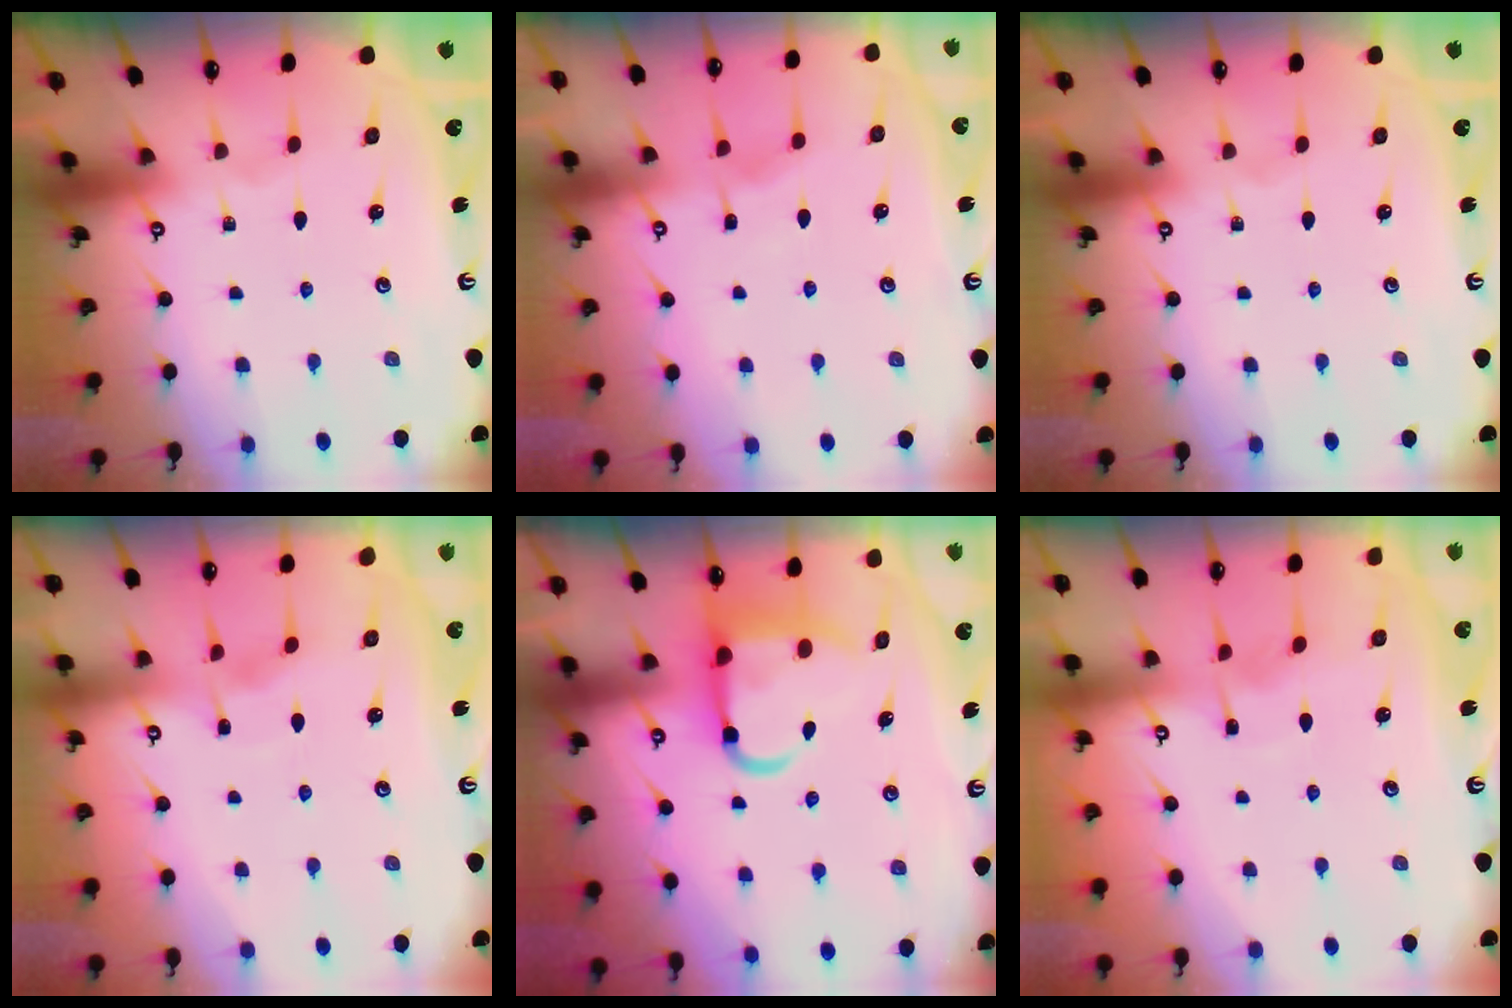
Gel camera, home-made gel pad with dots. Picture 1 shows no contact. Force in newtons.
{"total": 2.9, "press": 2.9, "slide": 0.4}
{"total": 0.0}
{"total": 2.7, "press": 2.7, "slide": 0.3}
{"total": 9.8, "press": 9.7, "slide": 1.4}
{"total": 3.1, "press": 3.1, "slide": 0.3}